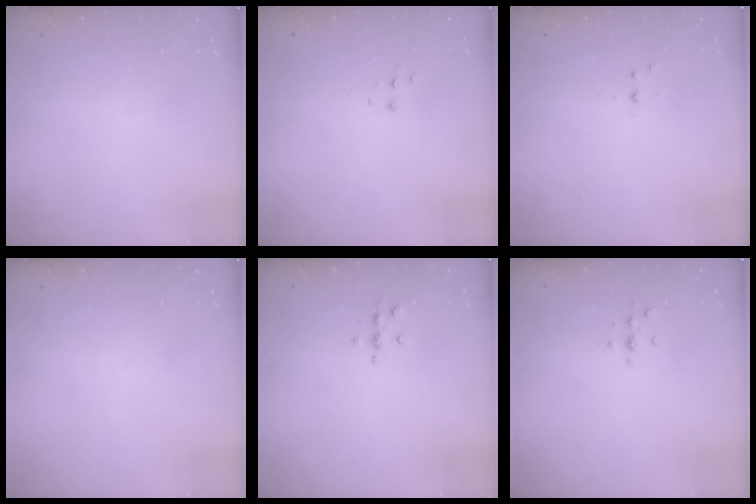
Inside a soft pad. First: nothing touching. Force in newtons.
{"total": 4.3, "press": 4.3, "slide": 0.4}
{"total": 2.8, "press": 2.4, "slide": 1.5}
{"total": 0.0}
{"total": 4.2, "press": 4.2, "slide": 0.4}
{"total": 2.2, "press": 2.1, "slide": 0.2}